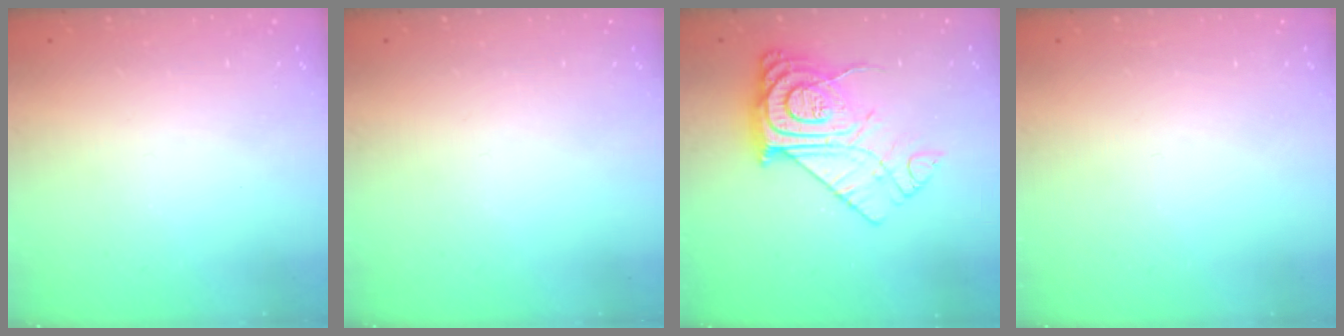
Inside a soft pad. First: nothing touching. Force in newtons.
{"total": 0.0}
{"total": 16.4, "press": 16.3, "slide": 1.7}
{"total": 0.0}